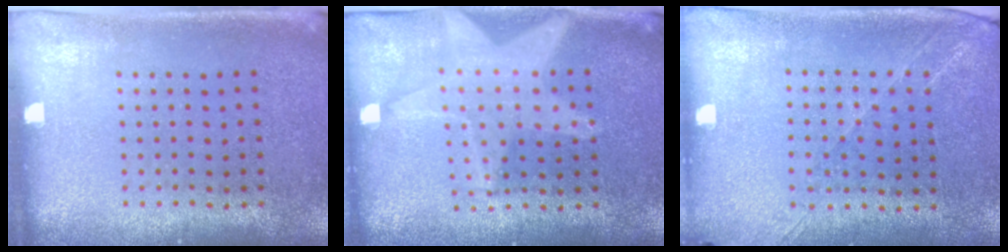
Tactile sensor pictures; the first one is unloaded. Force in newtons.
{"total": 1.9, "press": 1.6, "slide": 1.0}
{"total": 1.4, "press": 1.2, "slide": 0.7}